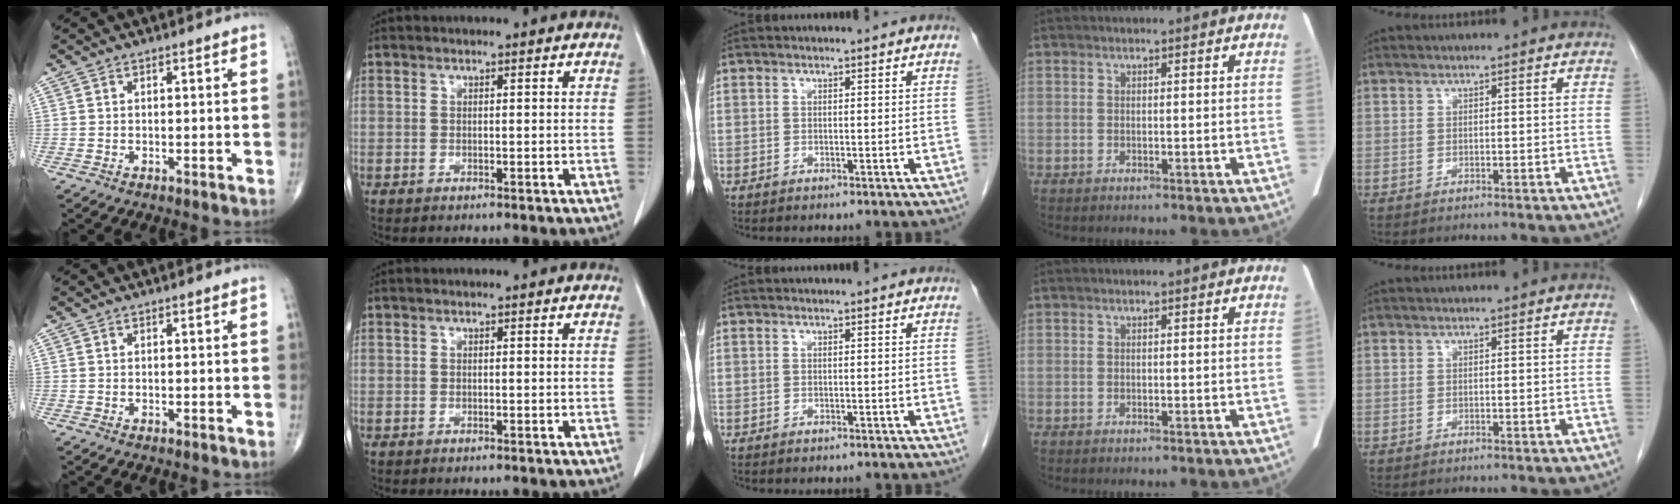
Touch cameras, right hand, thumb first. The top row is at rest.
{}